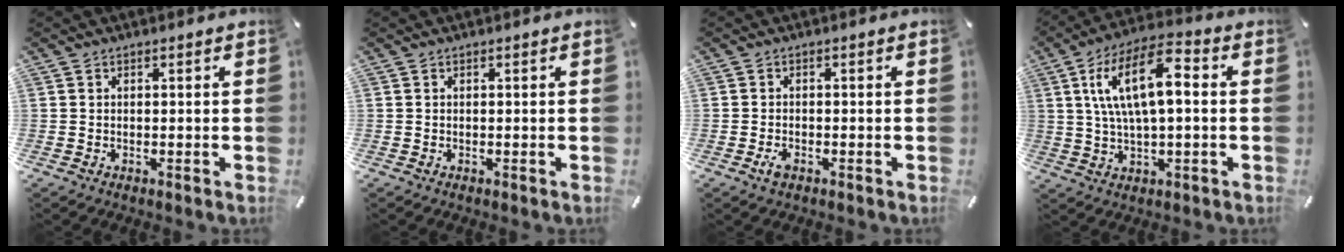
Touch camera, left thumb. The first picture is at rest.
{"total": 0.0}
{"total": 2.0, "force": [-1.1, 1.1, 1.2], "torque": [-0.037, -0.001, -0.024]}
{"total": 14.0, "force": [2.9, 6.0, 12.3], "torque": [-0.245, 0.006, 0.048]}